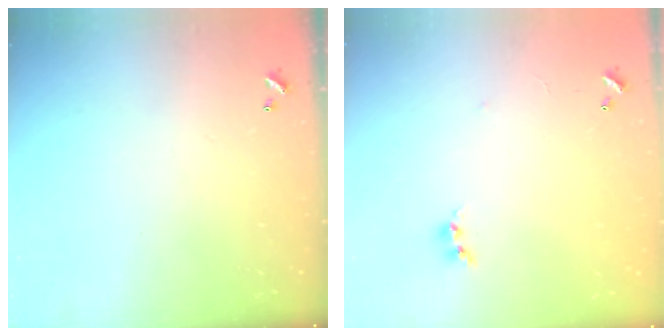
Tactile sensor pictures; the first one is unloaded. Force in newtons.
{"total": 6.3, "press": 6.2, "slide": 0.7}